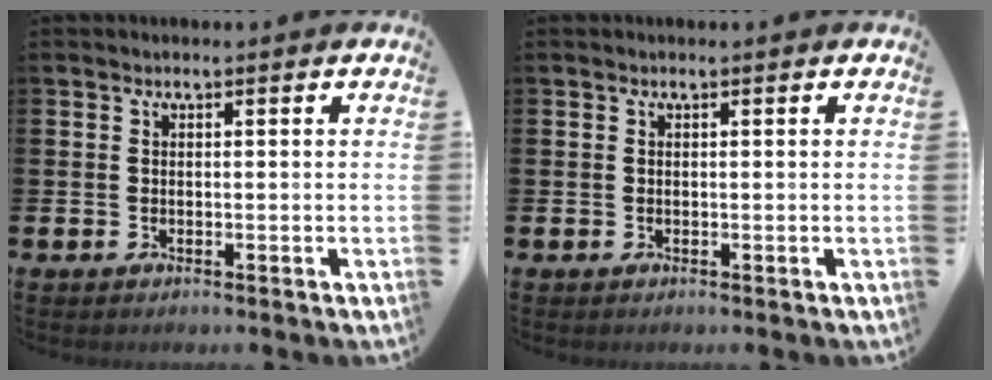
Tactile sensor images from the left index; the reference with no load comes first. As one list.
[{"total": 0.0}]